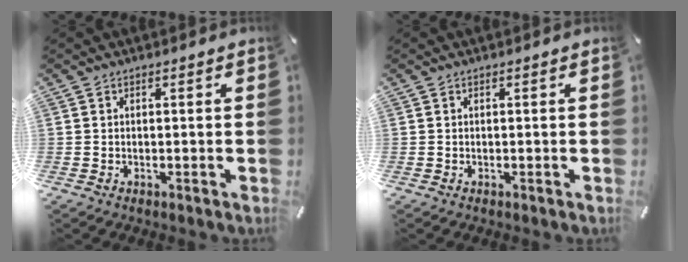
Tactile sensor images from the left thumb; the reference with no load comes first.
{"total": 0.0}